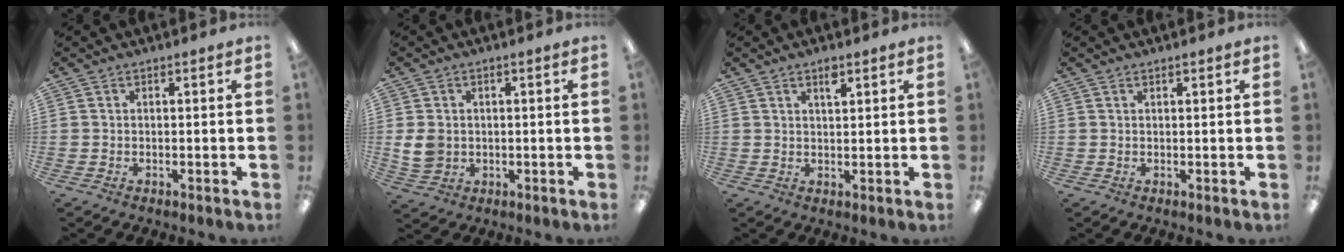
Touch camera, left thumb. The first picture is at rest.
{"total": 5.1, "force": [0.2, 4.2, 2.8], "torque": [-0.058, 0.001, 0.004]}
{"total": 2.8, "force": [2.0, 0.9, 1.8], "torque": [-0.031, -0.001, 0.033]}
{"total": 0.7, "force": [0.6, 0.2, 0.3], "torque": [-0.007, 0.001, 0.010]}